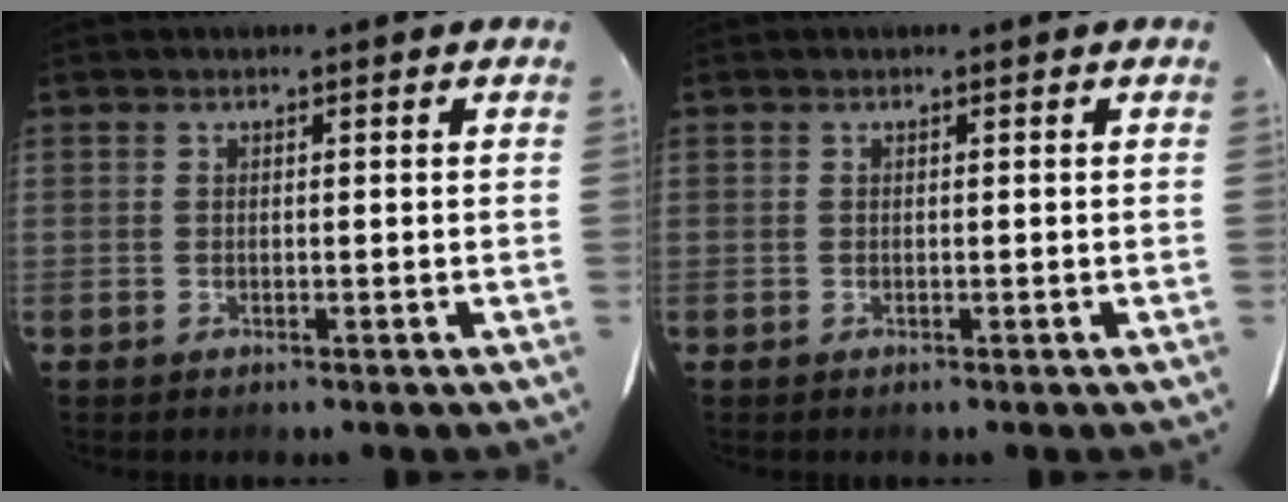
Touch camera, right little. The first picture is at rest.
{"total": 0.0}